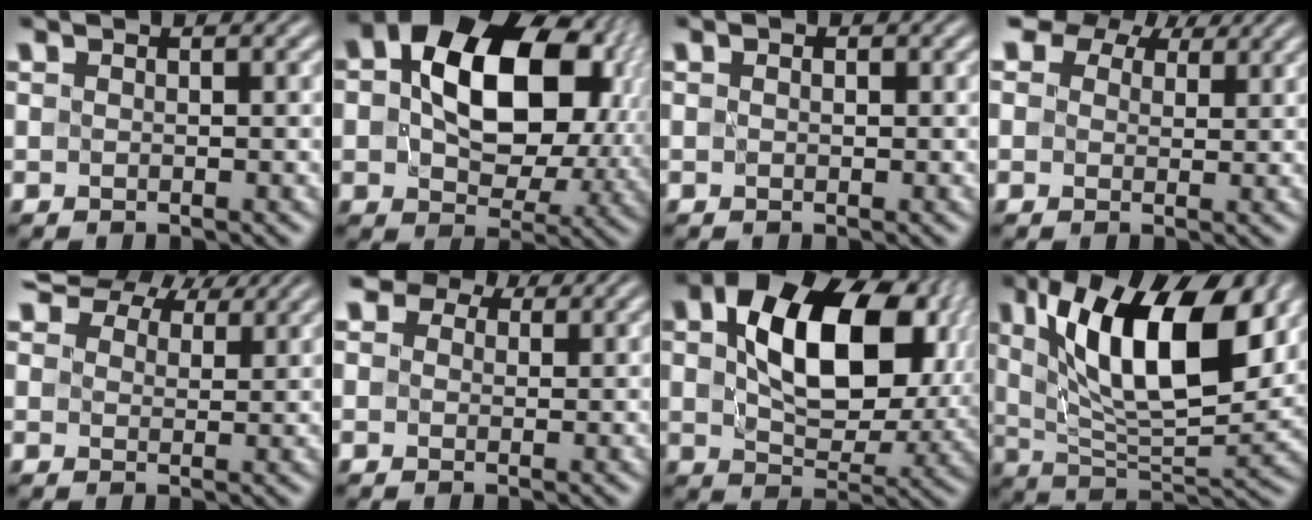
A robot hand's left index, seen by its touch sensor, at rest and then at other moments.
{"total": 14.2, "force": [2.6, 9.2, 10.5], "torque": [-0.161, 0.010, 0.048]}
{"total": 0.5, "force": [0.1, 0.3, 0.4], "torque": [-0.010, -0.001, -0.003]}
{"total": 7.3, "force": [4.9, 4.5, 3.1], "torque": [-0.067, 0.017, 0.063]}
{"total": 8.7, "force": [7.1, 3.7, 3.3], "torque": [-0.076, -0.002, 0.115]}
{"total": 6.0, "force": [3.6, 4.0, 2.7], "torque": [-0.051, 0.017, 0.028]}
{"total": 13.1, "force": [2.6, 7.9, 10.2], "torque": [-0.163, 0.004, 0.052]}
{"total": 13.1, "force": [5.0, 5.7, 10.7], "torque": [-0.164, 0.004, 0.086]}